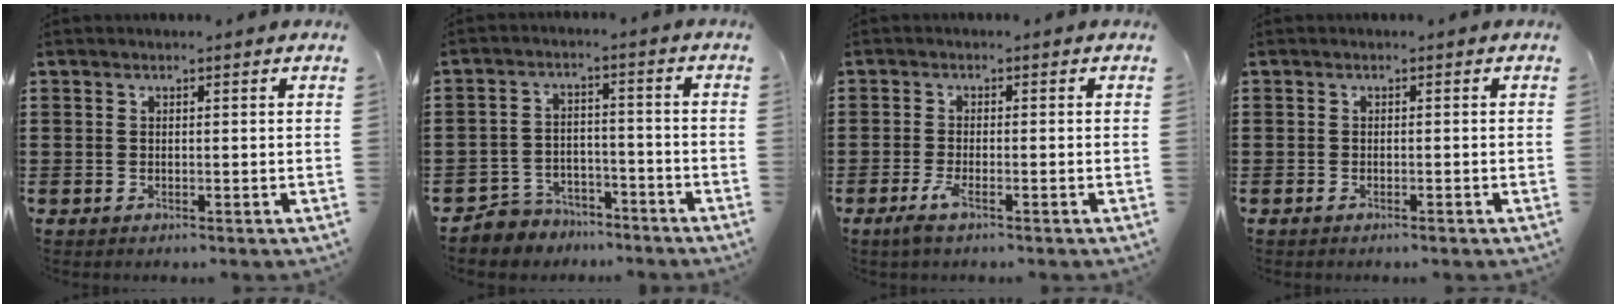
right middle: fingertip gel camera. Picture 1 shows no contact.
{"total": 4.6, "force": [-4.3, 1.4, -0.1], "torque": [-0.013, 0.005, -0.094]}
{"total": 2.6, "force": [-1.2, 0.5, 2.2], "torque": [-0.059, -0.010, -0.028]}
{"total": 0.5, "force": [-0.4, 0.1, 0.3], "torque": [-0.008, -0.001, -0.007]}